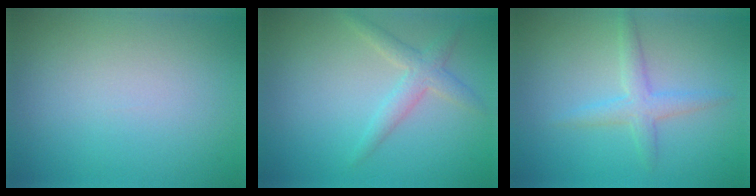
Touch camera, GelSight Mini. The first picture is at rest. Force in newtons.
{"total": 2.4, "press": 2.4, "slide": 0.1}
{"total": 2.3, "press": 2.3, "slide": 0.0}